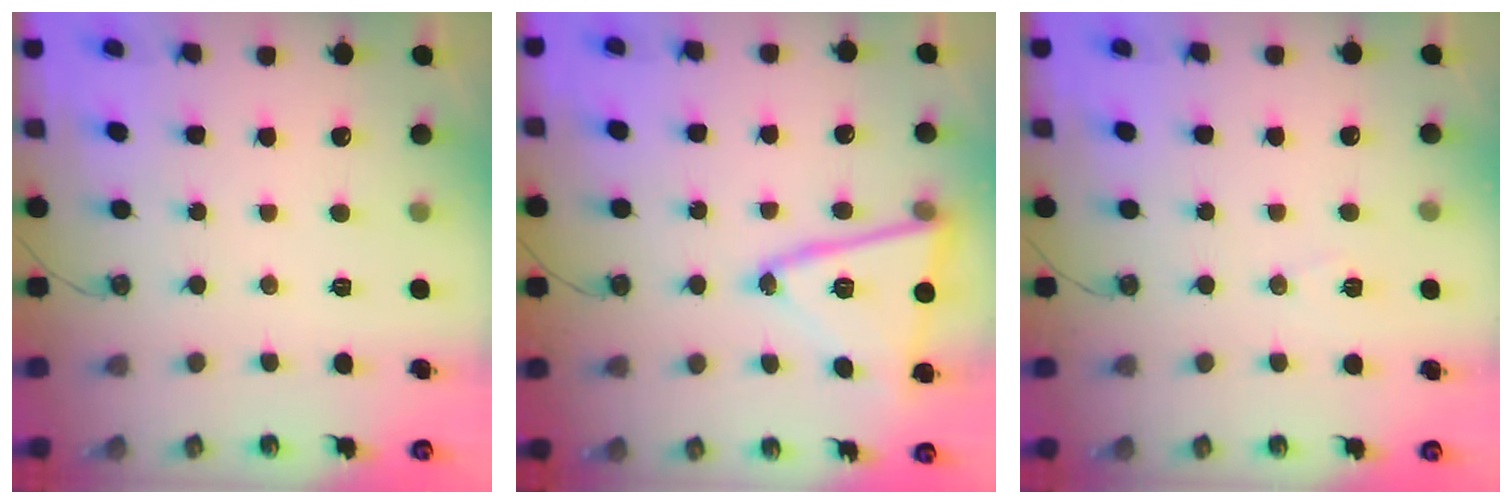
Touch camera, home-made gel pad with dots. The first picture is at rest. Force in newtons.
{"total": 14.3, "press": 14.1, "slide": 2.4}
{"total": 6.3, "press": 4.4, "slide": 4.5}